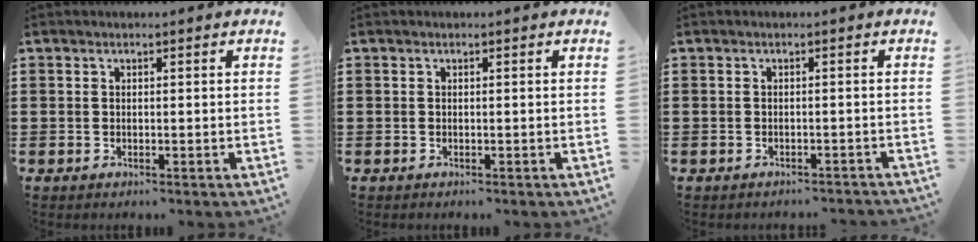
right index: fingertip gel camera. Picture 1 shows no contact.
{"total": 0.0}
{"total": 0.9, "force": [-0.9, 0.0, 0.2], "torque": [-0.008, -0.002, -0.018]}